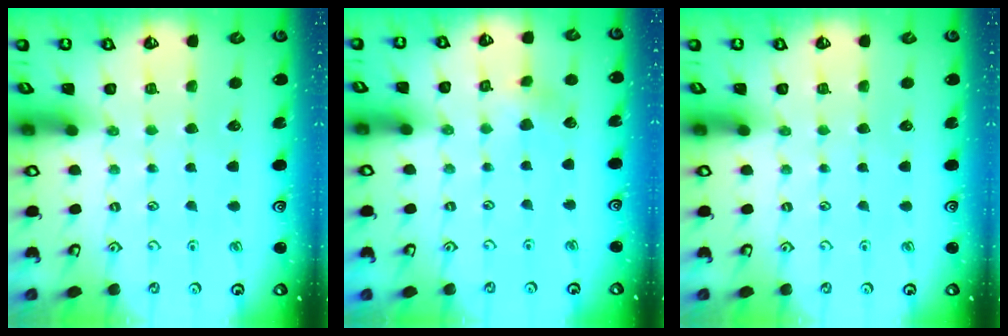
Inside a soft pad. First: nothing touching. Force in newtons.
{"total": 3.2, "press": 3.2, "slide": 0.4}
{"total": 0.0}